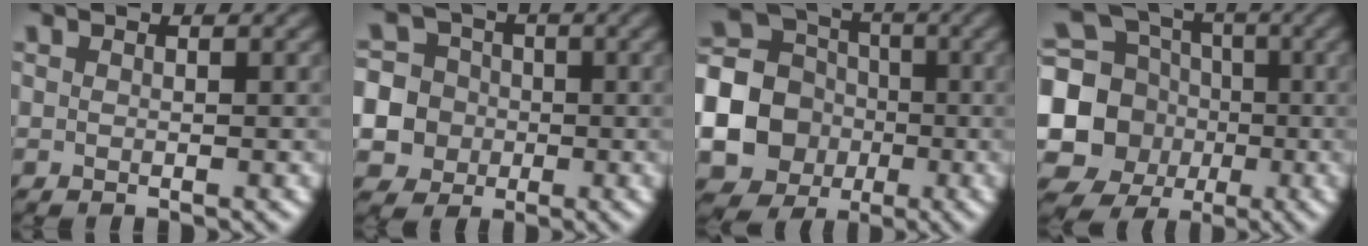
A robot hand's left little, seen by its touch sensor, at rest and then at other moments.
{"total": 10.4, "force": [-1.9, 9.9, 2.6], "torque": [-0.070, 0.004, -0.043]}
{"total": 18.7, "force": [-3.9, 17.6, 4.7], "torque": [-0.146, -0.015, -0.110]}
{"total": 10.0, "force": [-1.8, 9.1, 3.8], "torque": [-0.089, -0.020, -0.044]}